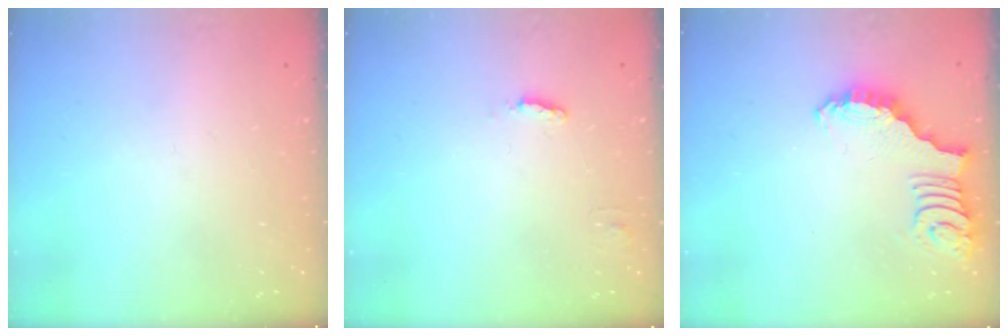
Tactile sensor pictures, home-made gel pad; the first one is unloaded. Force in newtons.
{"total": 3.7, "press": 3.7, "slide": 0.3}
{"total": 2.7, "press": 2.7, "slide": 0.5}